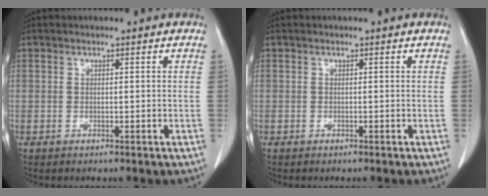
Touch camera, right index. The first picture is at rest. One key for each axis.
{"total": 0.0}